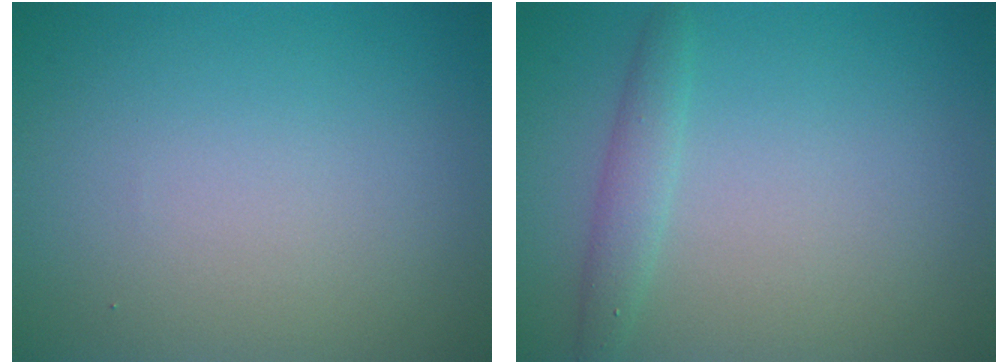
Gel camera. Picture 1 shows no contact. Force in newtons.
{"total": 1.8, "press": 1.8, "slide": 0.1}